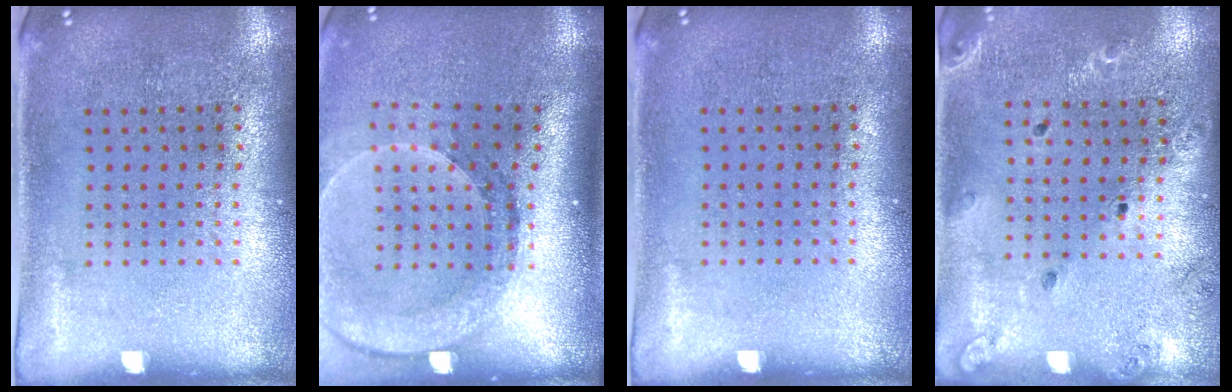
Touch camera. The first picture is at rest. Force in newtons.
{"total": 2.8, "press": 2.1, "slide": 1.8}
{"total": 0.0}
{"total": 1.4, "press": 1.4, "slide": 0.1}